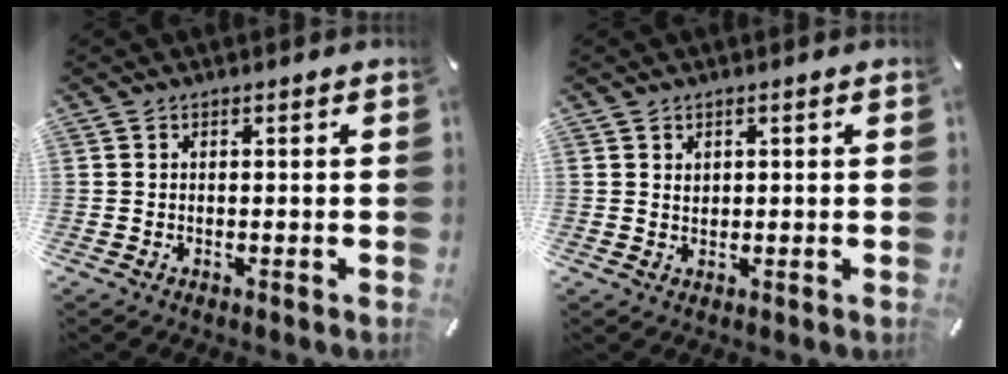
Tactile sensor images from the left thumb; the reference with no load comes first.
{"total": 1.4, "force": [0.7, 1.1, 0.2], "torque": [0.003, -0.002, 0.012]}